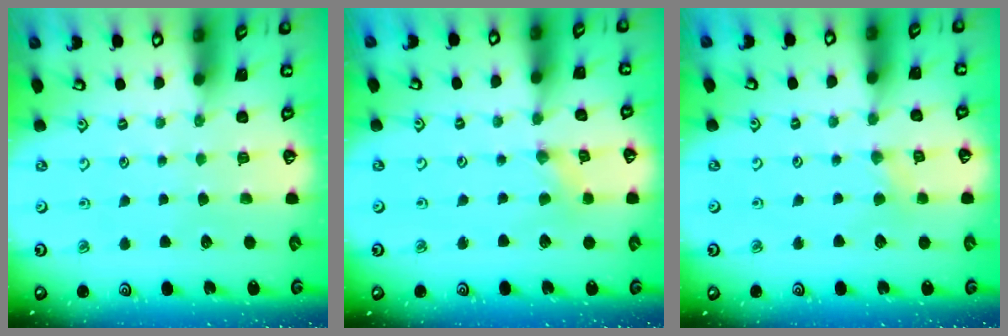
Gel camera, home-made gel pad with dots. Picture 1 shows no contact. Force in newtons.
{"total": 0.9, "press": 0.9, "slide": 0.3}
{"total": 0.9, "press": 0.8, "slide": 0.3}